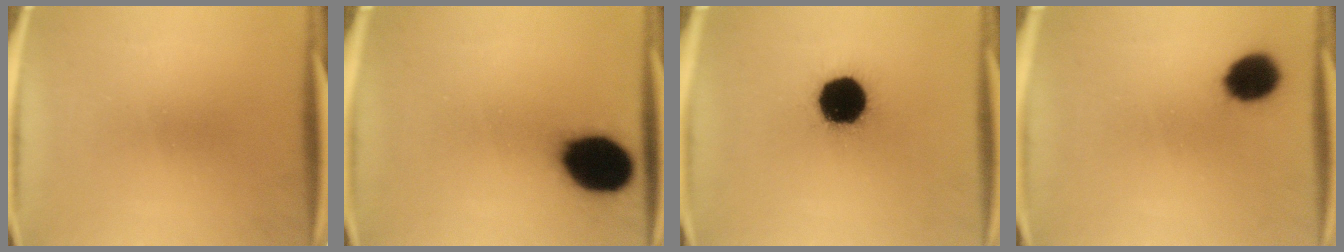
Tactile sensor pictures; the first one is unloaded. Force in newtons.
{"total": 18.3}
{"total": 19.2}
{"total": 9.1}